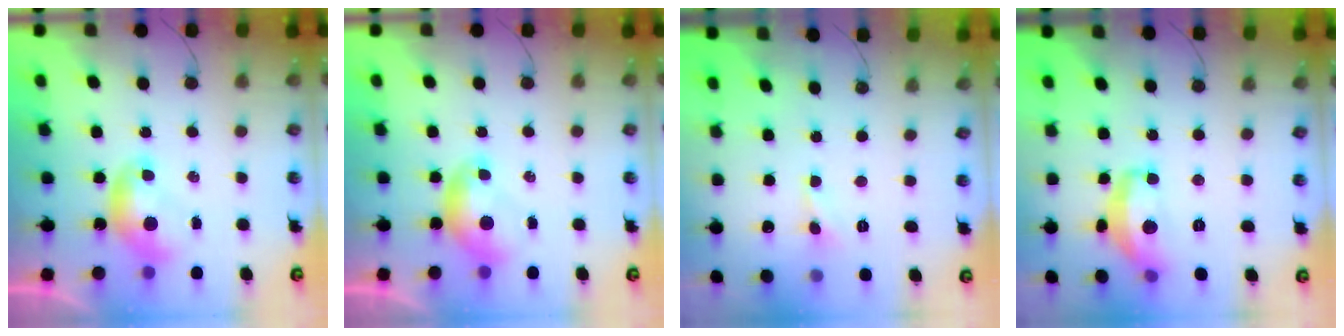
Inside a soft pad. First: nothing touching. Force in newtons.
{"total": 0.0}
{"total": 0.0}
{"total": 8.8, "press": 8.7, "slide": 0.8}